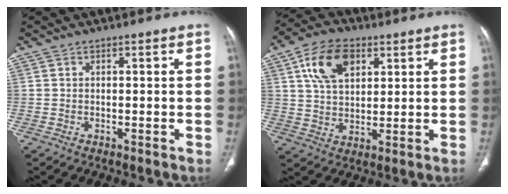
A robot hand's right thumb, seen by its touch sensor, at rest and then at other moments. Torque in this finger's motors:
{"motor_torque": [1.48, 1.63, 0.49, -0.30, 0.38]}